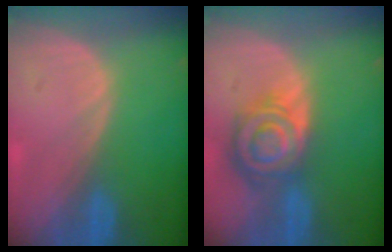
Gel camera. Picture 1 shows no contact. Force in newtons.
{"total": 8.5, "press": 7.4, "slide": 4.2}